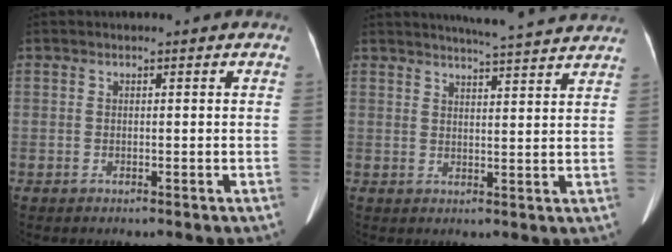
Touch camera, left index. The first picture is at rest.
{"total": 12.5, "force": [11.6, 0.0, 4.4], "torque": [-0.068, 0.007, 0.140]}